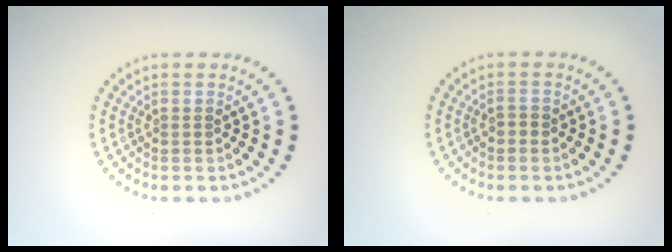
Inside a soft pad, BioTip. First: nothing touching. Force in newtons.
{"total": 0.7, "press": 0.7, "slide": 0.2}